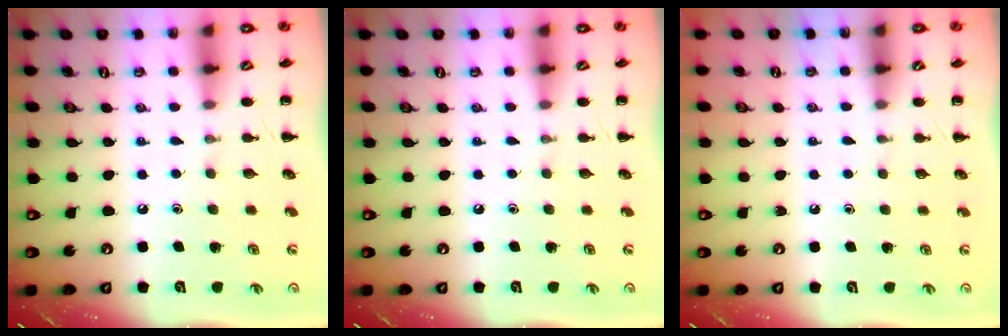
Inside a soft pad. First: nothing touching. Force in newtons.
{"total": 0.0}
{"total": 0.0}